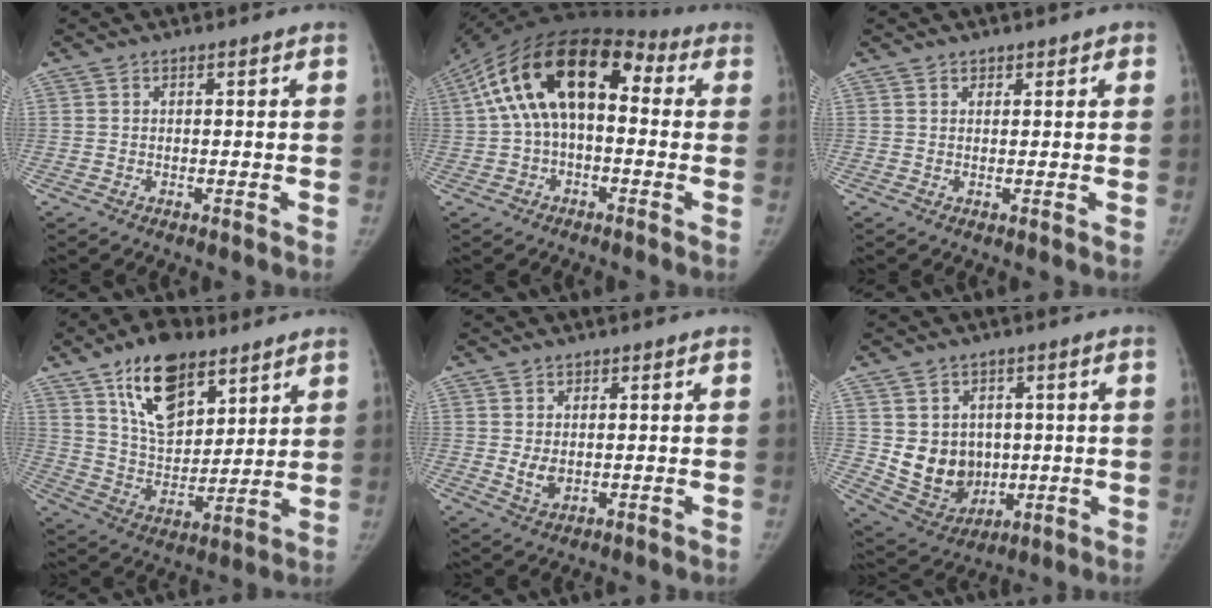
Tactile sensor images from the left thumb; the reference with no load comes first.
{"total": 19.1, "force": [2.9, 11.0, 15.4], "torque": [-0.254, 0.047, 0.029]}
{"total": 1.3, "force": [1.1, 0.7, 0.2], "torque": [0.009, -0.005, 0.015]}
{"total": 16.7, "force": [9.8, 8.8, 10.4], "torque": [-0.135, -0.048, 0.175]}
{"total": 3.1, "force": [0.4, 2.2, 2.1], "torque": [-0.033, -0.010, 0.018]}
{"total": 11.7, "force": [0.7, 10.0, 6.1], "torque": [-0.060, -0.013, 0.045]}